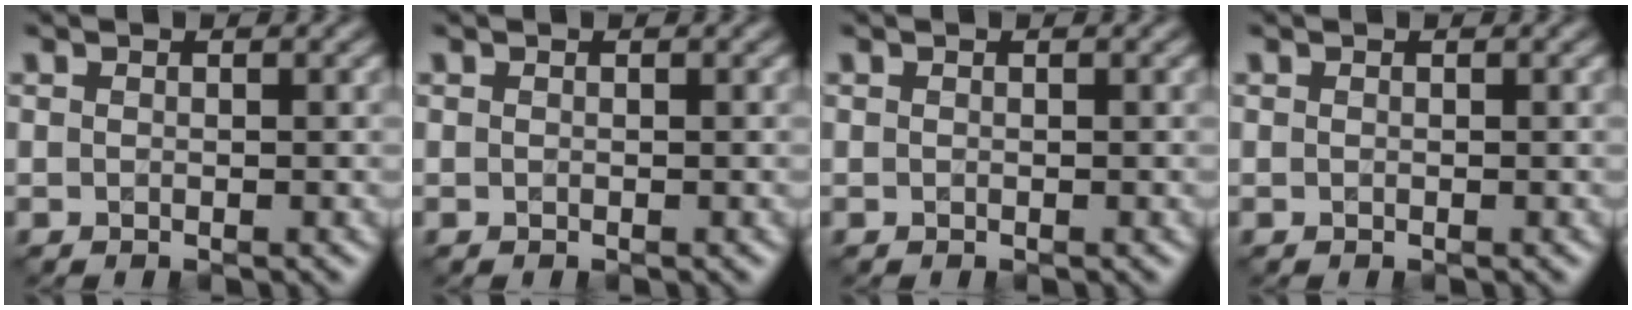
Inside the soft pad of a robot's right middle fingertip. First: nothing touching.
{"total": 0.0}
{"total": 0.0}
{"total": 0.0}